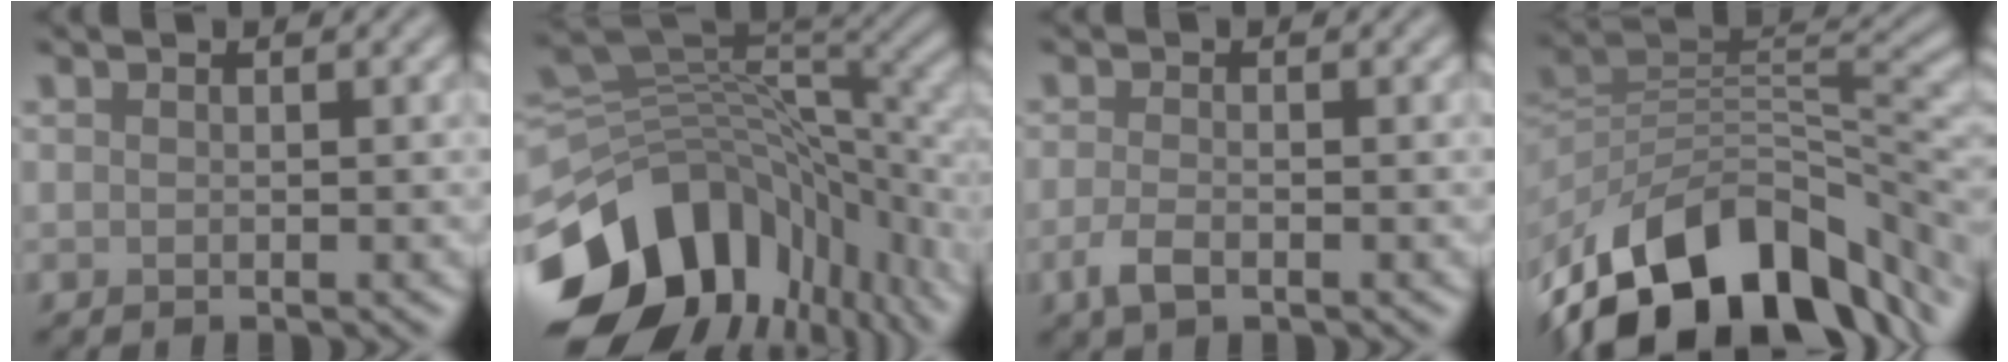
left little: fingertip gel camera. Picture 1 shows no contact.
{"total": 15.4, "force": [-7.2, 10.3, 9.0], "torque": [-0.173, -0.006, -0.110]}
{"total": 2.0, "force": [-1.1, 0.8, 1.5], "torque": [-0.037, -0.004, -0.025]}
{"total": 13.6, "force": [-7.6, 7.6, 8.4], "torque": [-0.157, 0.014, -0.135]}